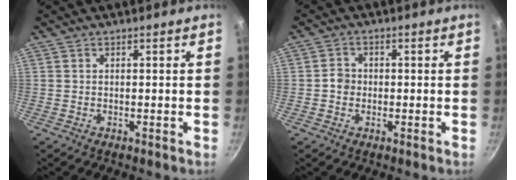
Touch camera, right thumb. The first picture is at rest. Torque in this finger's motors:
{"motor_torque": [0.15, 0.42, 0.69, -0.58, -0.02]}